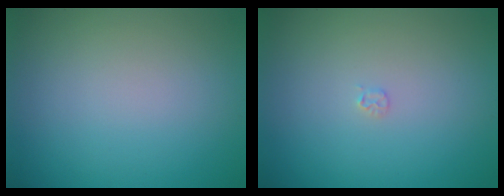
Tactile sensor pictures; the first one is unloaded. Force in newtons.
{"total": 0.5, "press": 0.5, "slide": 0.1}